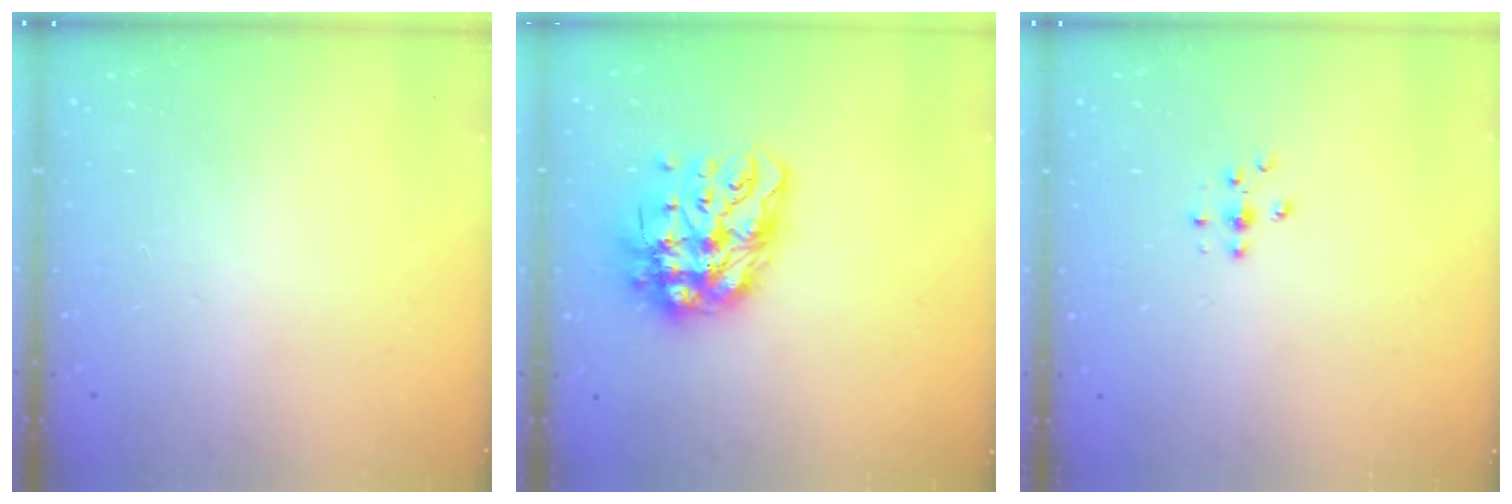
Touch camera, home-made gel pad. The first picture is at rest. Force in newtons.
{"total": 14.7, "press": 14.7, "slide": 1.2}
{"total": 4.7, "press": 4.6, "slide": 0.9}